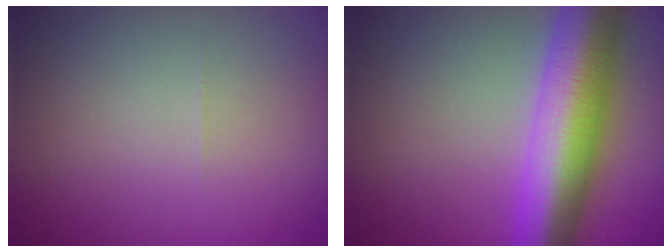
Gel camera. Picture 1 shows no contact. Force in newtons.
{"total": 10.8, "press": 10.8, "slide": 0.2}